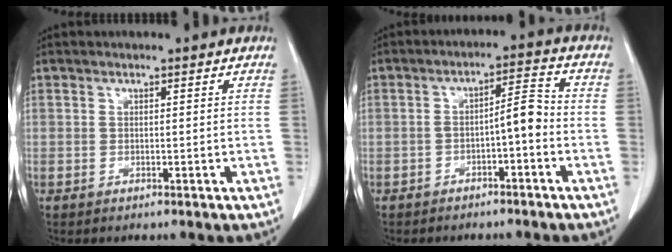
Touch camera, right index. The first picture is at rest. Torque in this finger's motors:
{"motor_torque": [0.77, -0.46, 0.39, 0.09]}